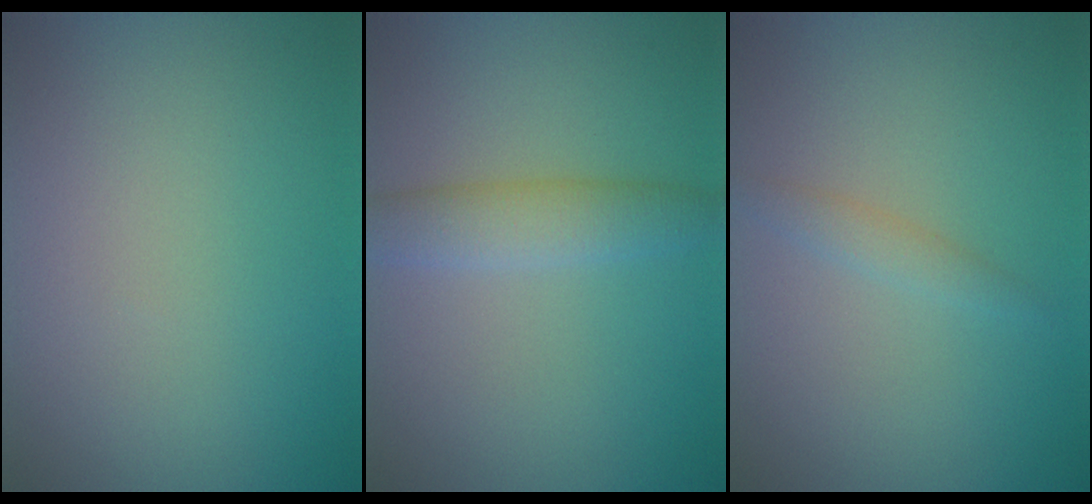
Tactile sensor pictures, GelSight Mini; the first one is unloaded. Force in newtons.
{"total": 2.4, "press": 2.4, "slide": 0.2}
{"total": 1.2, "press": 1.2, "slide": 0.1}